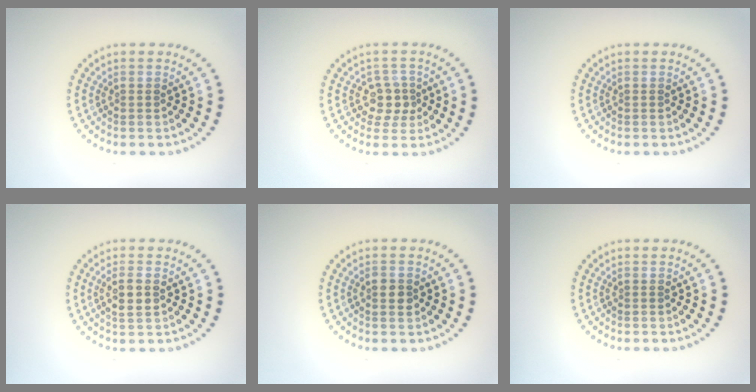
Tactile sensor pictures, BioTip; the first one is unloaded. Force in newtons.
{"total": 2.5, "press": 2.2, "slide": 1.1}
{"total": 0.0}
{"total": 2.0, "press": 2.0, "slide": 0.6}
{"total": 1.4, "press": 1.4, "slide": 0.1}
{"total": 0.0}